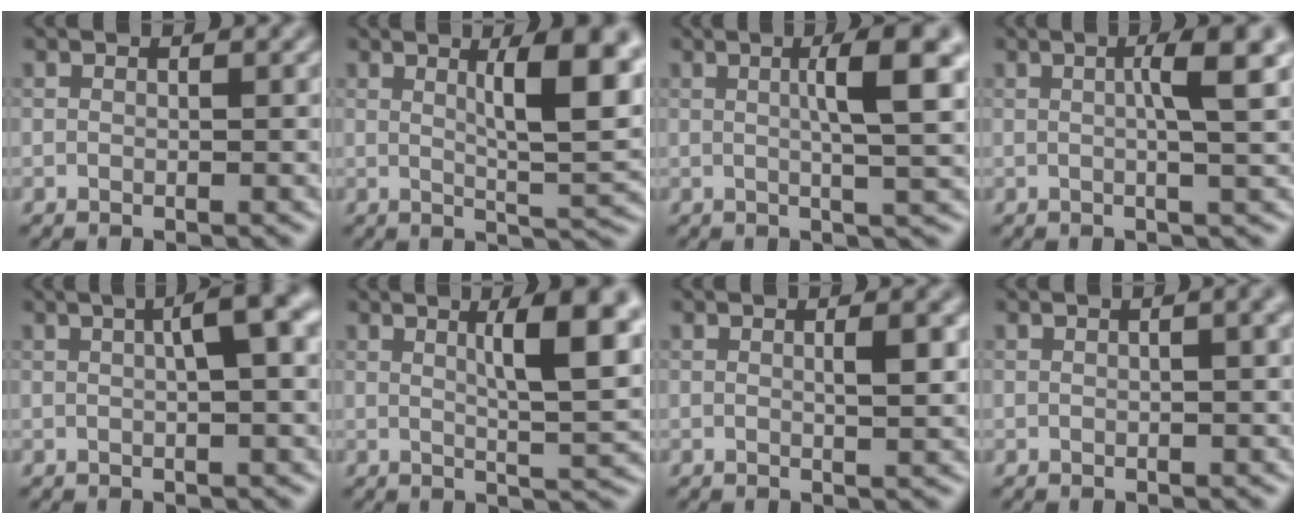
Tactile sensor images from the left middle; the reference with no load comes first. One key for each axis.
{"total": 8.1, "fx": 2.5, "fy": 2.0, "fz": 7.4, "tx": -0.092, "ty": 0.000, "tz": 0.041}
{"total": 5.9, "fx": 1.3, "fy": 1.0, "fz": 5.6, "tx": -0.076, "ty": 0.010, "tz": 0.018}
{"total": 4.5, "fx": 0.9, "fy": 0.7, "fz": 4.4, "tx": -0.060, "ty": 0.009, "tz": 0.009}
{"total": 4.6, "fx": 1.1, "fy": 0.9, "fz": 4.4, "tx": -0.059, "ty": 0.017, "tz": 0.012}
{"total": 7.4, "fx": 2.3, "fy": 1.7, "fz": 6.8, "tx": -0.079, "ty": 0.004, "tz": 0.036}
{"total": 1.9, "fx": 0.4, "fy": 0.4, "fz": 1.8, "tx": -0.025, "ty": 0.002, "tz": 0.004}
{"total": 2.7, "fx": 0.6, "fy": 1.0, "fz": 2.4, "tx": -0.021, "ty": 0.009, "tz": 0.003}